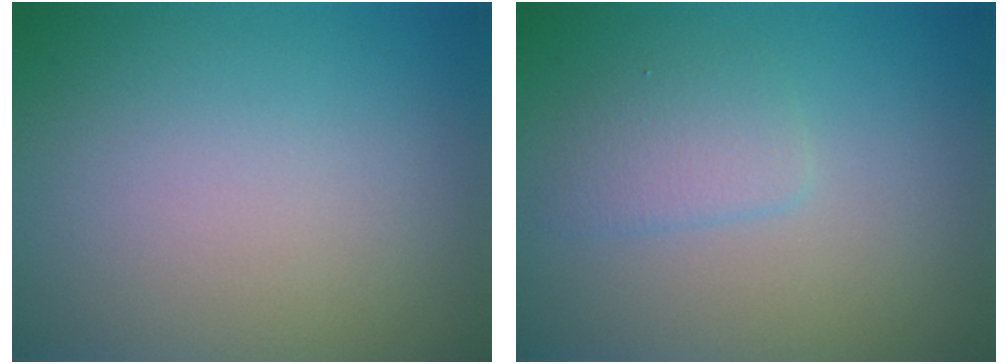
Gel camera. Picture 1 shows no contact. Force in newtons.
{"total": 1.9, "press": 1.9, "slide": 0.2}